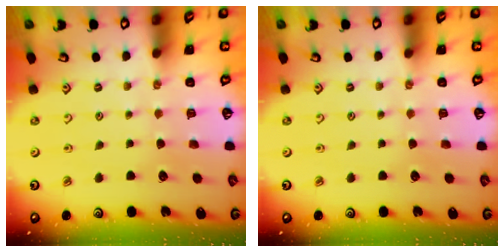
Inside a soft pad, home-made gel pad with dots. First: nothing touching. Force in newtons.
{"total": 0.0}